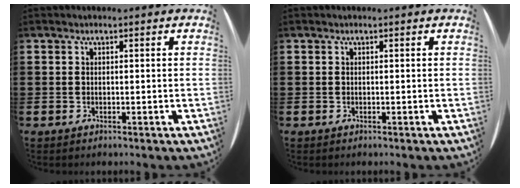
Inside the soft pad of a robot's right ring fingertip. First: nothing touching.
{"total": 0.0}